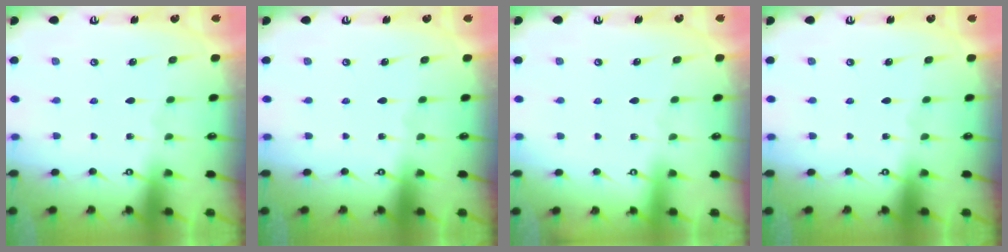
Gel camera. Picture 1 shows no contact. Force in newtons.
{"total": 0.0}
{"total": 3.9, "press": 3.9, "slide": 0.1}
{"total": 0.0}